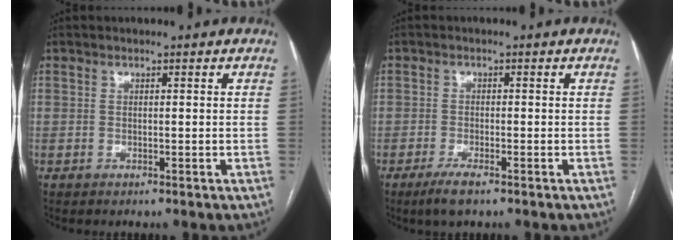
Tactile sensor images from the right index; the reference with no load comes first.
{"total": 3.1, "force": [-2.2, 0.7, 2.2], "torque": [-0.047, -0.005, -0.040]}